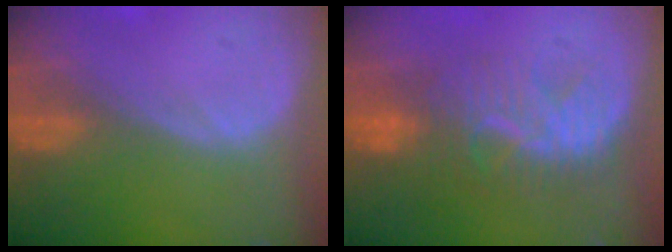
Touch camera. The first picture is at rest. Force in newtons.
{"total": 8.3, "press": 7.9, "slide": 2.5}